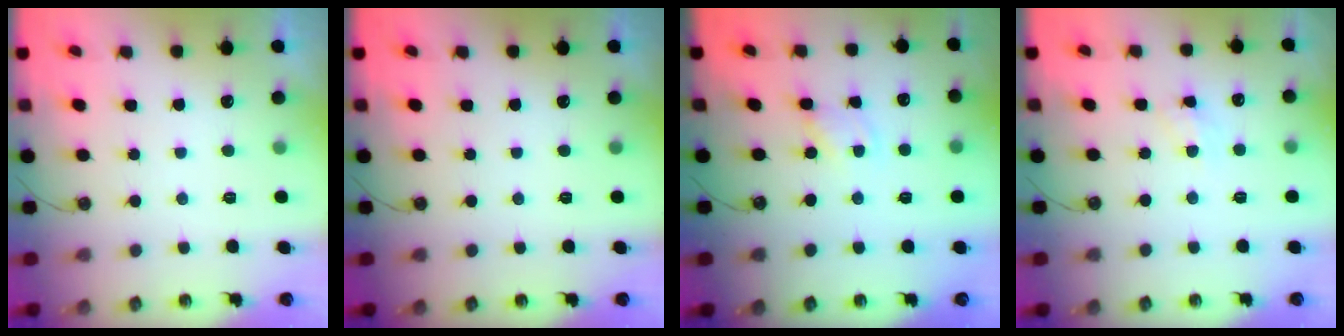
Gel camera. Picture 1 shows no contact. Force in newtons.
{"total": 0.0}
{"total": 1.3, "press": 1.3, "slide": 0.2}
{"total": 4.8, "press": 4.7, "slide": 0.7}